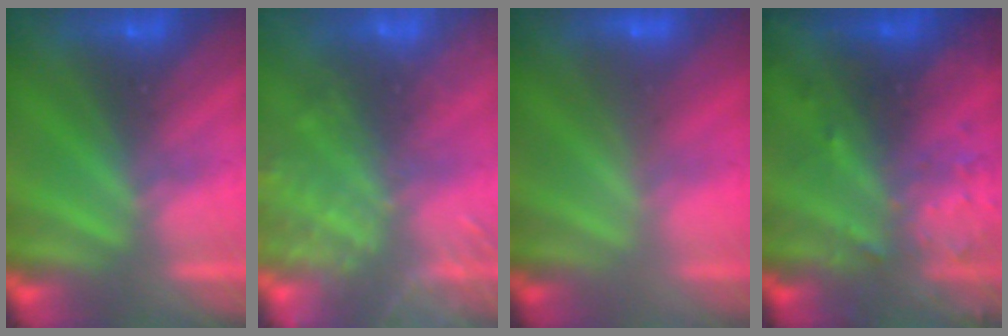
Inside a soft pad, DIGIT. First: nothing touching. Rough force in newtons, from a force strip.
{"total": 8.2}
{"total": 2.2}
{"total": 6.5}